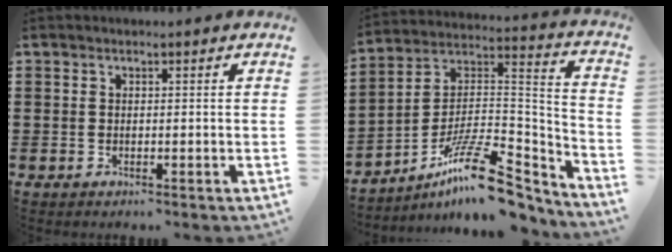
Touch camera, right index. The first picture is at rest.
{"total": 14.4, "force": [-9.9, 4.0, 9.7], "torque": [-0.171, 0.027, -0.179]}